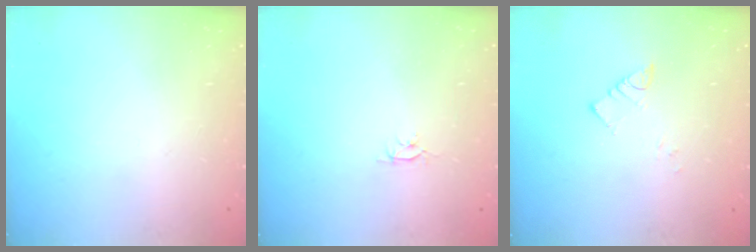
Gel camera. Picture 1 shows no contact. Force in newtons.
{"total": 2.6, "press": 2.6, "slide": 0.3}
{"total": 4.4, "press": 4.4, "slide": 0.1}